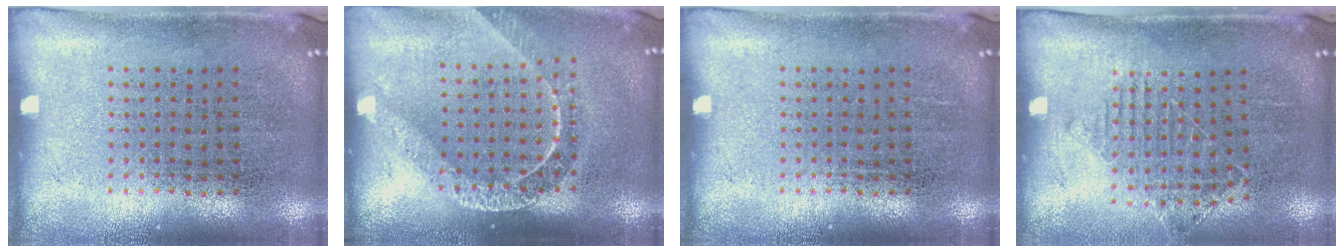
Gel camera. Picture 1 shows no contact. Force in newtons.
{"total": 1.8, "press": 1.5, "slide": 1.0}
{"total": 0.0}
{"total": 1.1, "press": 1.0, "slide": 0.5}